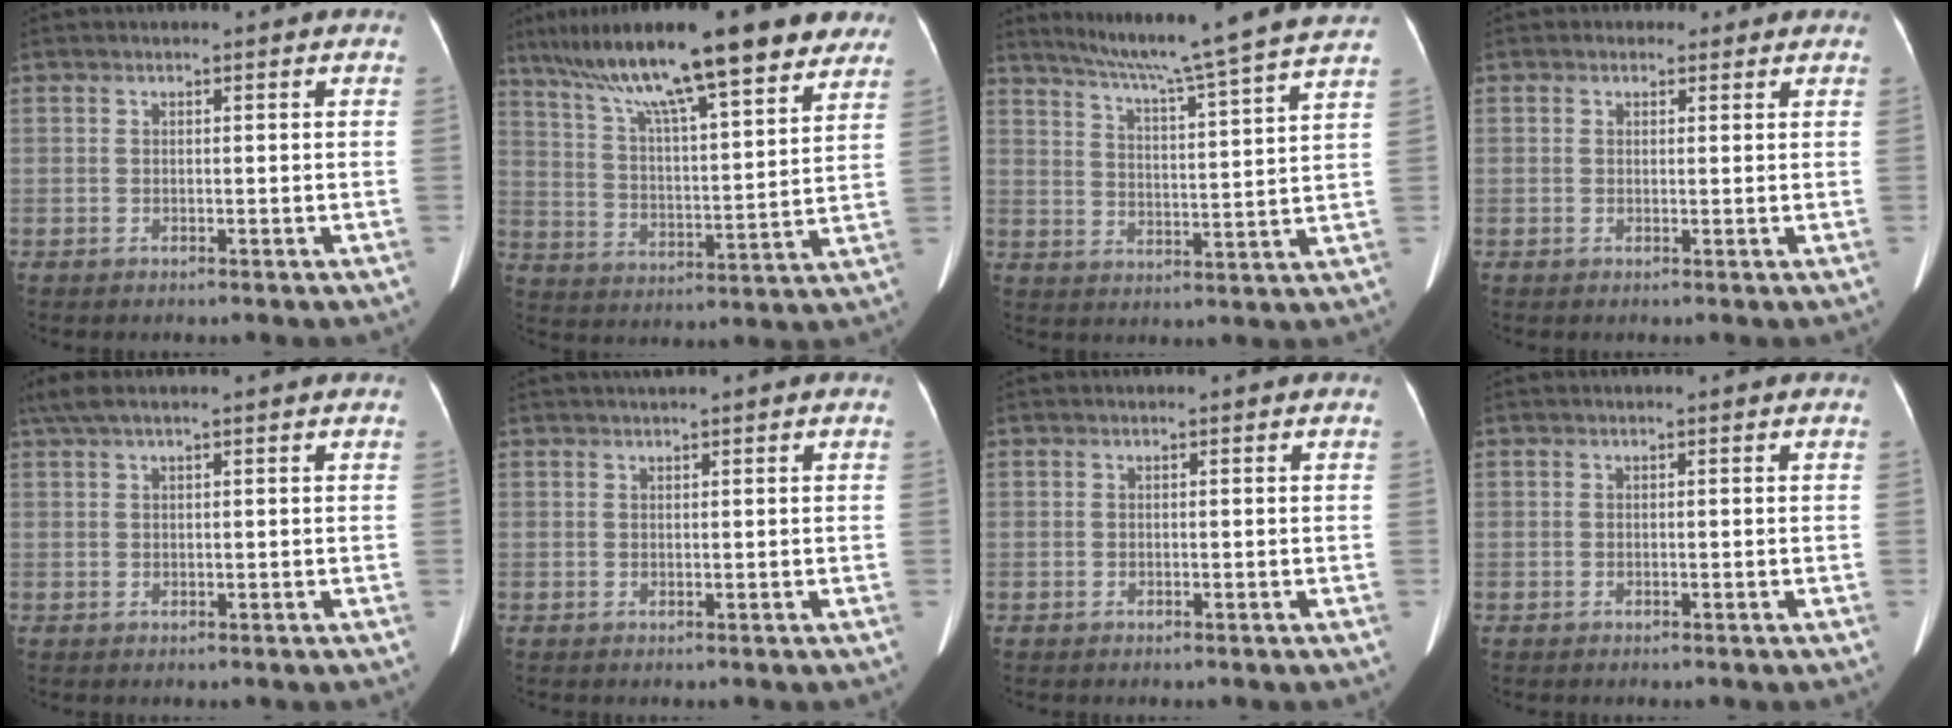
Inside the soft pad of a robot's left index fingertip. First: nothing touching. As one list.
[{"total": 23.5, "force": [17.0, 3.5, 15.8], "torque": [-0.268, 0.038, 0.258]}, {"total": 20.3, "force": [17.8, -2.2, 9.5], "torque": [-0.158, -0.033, 0.235]}, {"total": 1.6, "force": [0.8, 1.4, 0.0], "torque": [0.002, 0.006, 0.005]}, {"total": 4.5, "force": [3.5, 0.1, 2.8], "torque": [-0.052, 0.046, 0.065]}, {"total": 1.6, "force": [1.3, 0.0, 1.0], "torque": [-0.012, 0.019, 0.022]}, {"total": 0.0}, {"total": 0.0}]